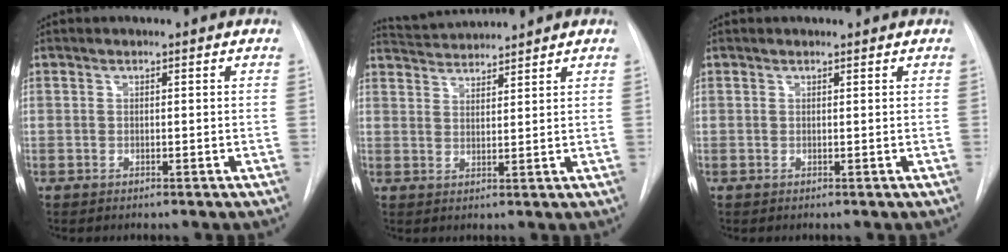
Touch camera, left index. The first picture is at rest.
{"total": 5.6, "force": [5.5, -0.6, 0.5], "torque": [-0.017, 0.023, 0.099]}
{"total": 0.8, "force": [0.8, 0.1, 0.1], "torque": [-0.008, 0.007, 0.014]}